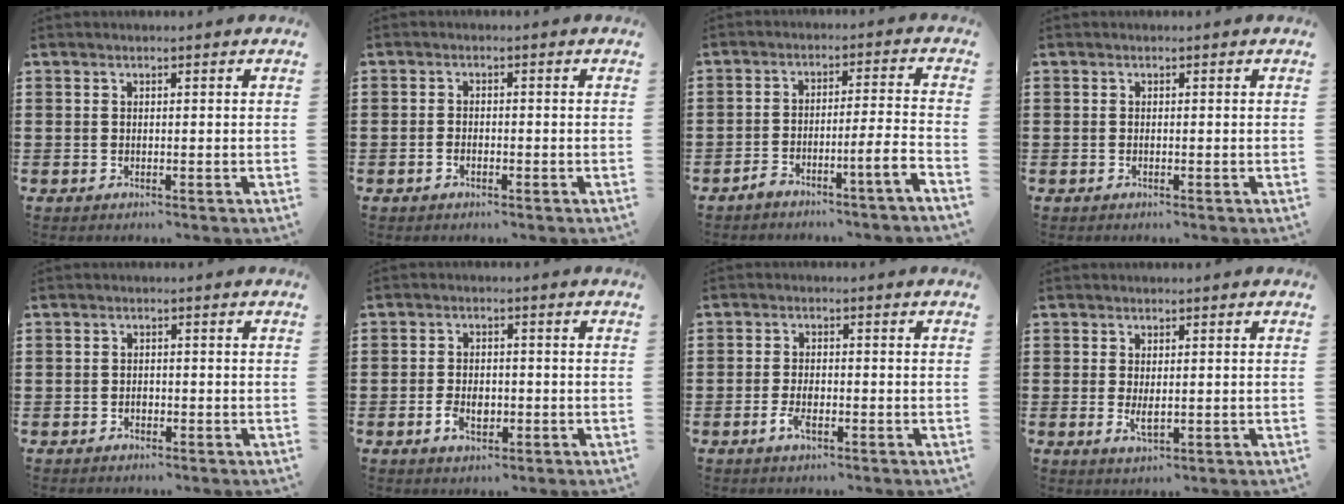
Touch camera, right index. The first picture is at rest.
{"total": 1.3, "force": [-0.9, 0.6, 0.7], "torque": [-0.016, -0.003, -0.017]}
{"total": 5.0, "force": [-3.7, -0.6, 3.3], "torque": [-0.055, -0.004, -0.071]}
{"total": 0.0}
{"total": 0.9, "force": [-0.5, 0.7, 0.3], "torque": [-0.010, -0.003, -0.010]}
{"total": 3.7, "force": [-1.3, 2.2, 2.7], "torque": [-0.060, -0.001, -0.023]}
{"total": 3.1, "force": [-1.4, 1.2, 2.5], "torque": [-0.053, -0.005, -0.024]}
{"total": 2.5, "force": [0.0, 1.0, 2.3], "torque": [-0.045, 0.000, 0.001]}